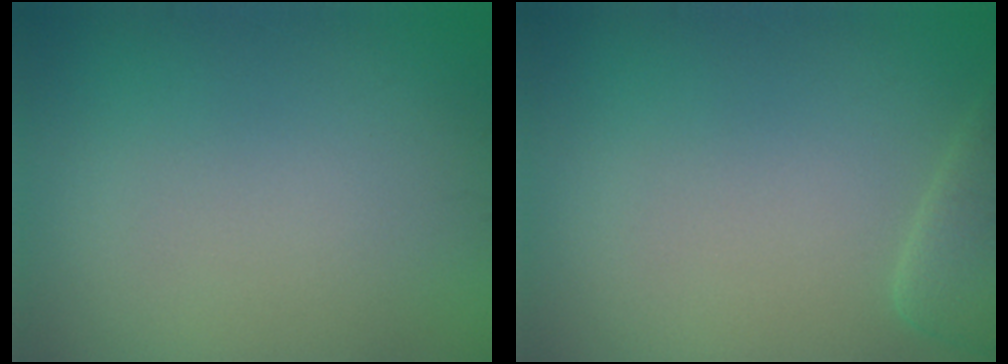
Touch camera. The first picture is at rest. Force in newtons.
{"total": 2.2, "press": 2.2, "slide": 0.2}